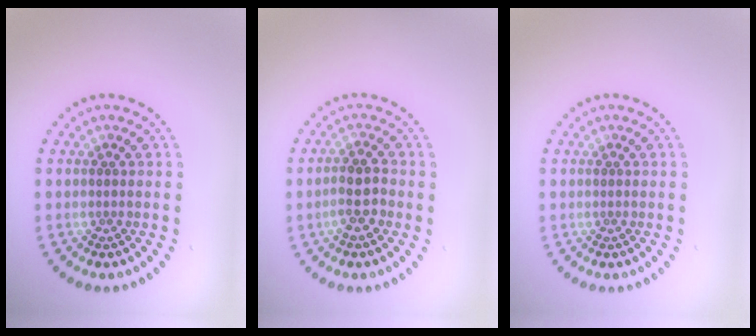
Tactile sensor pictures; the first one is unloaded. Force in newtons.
{"total": 2.6, "press": 2.4, "slide": 1.0}
{"total": 0.0}